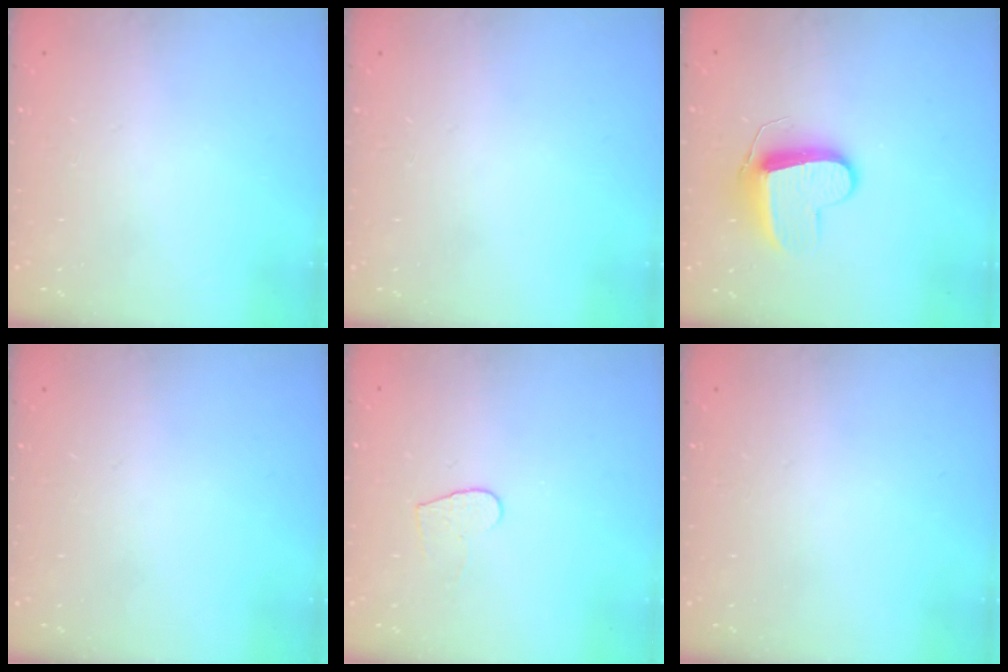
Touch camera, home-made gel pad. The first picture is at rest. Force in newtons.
{"total": 0.0}
{"total": 9.4, "press": 9.4, "slide": 0.2}
{"total": 0.0}
{"total": 4.7, "press": 4.7, "slide": 0.4}
{"total": 0.0}